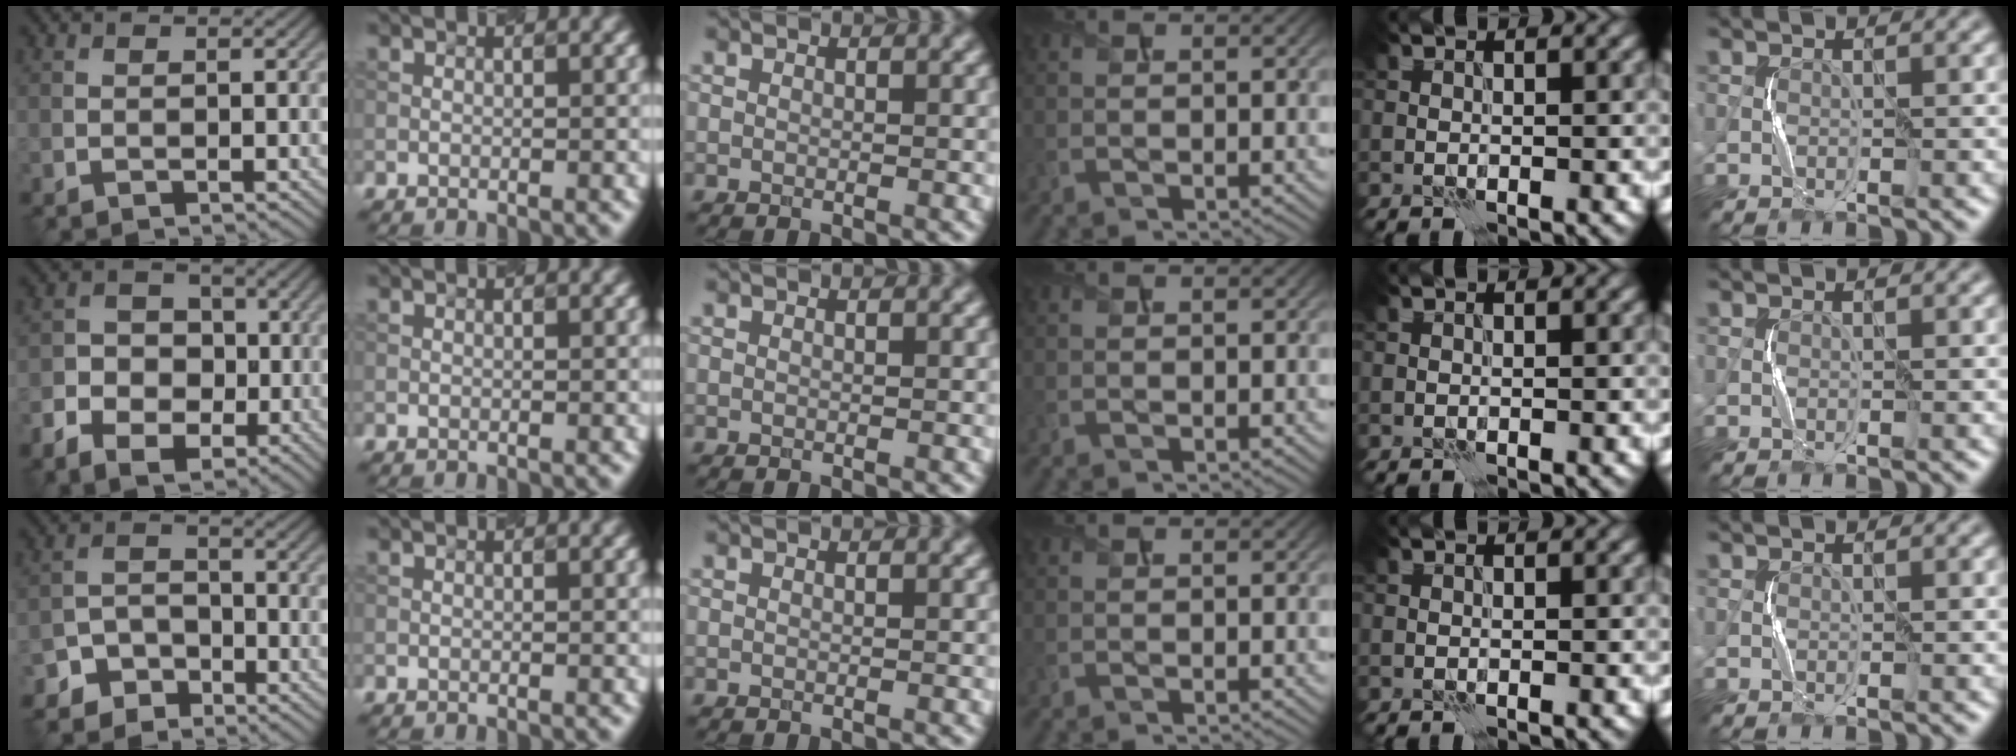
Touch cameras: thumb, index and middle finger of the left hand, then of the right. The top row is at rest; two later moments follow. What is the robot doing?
{"motion": "squeeze", "object": "air blower"}